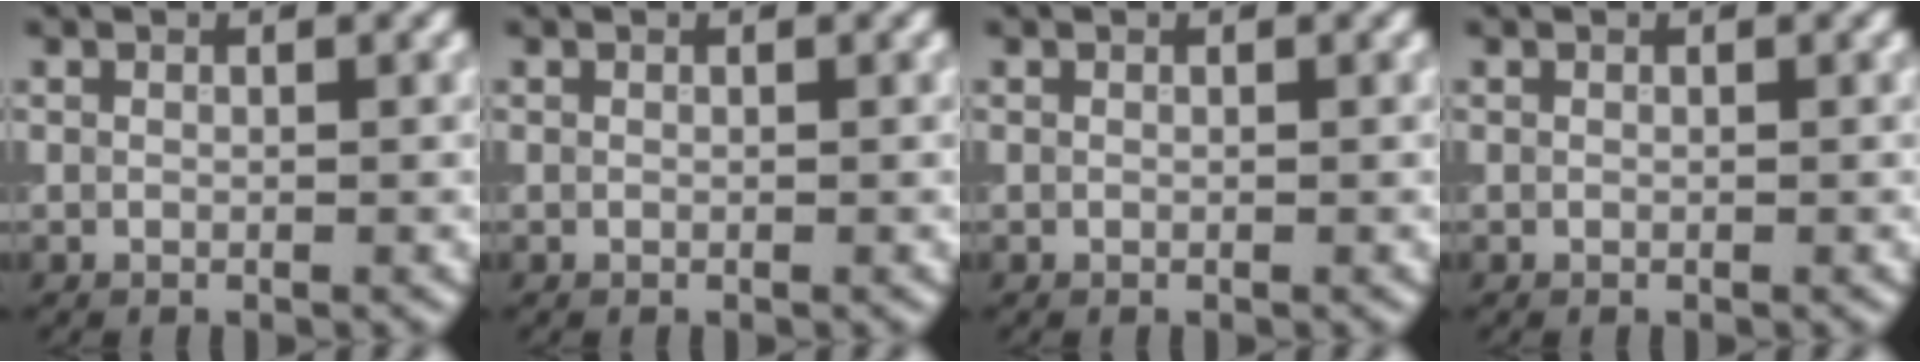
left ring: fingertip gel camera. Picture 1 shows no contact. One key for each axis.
{"total": 0.0}
{"total": 0.0}
{"total": 0.0}